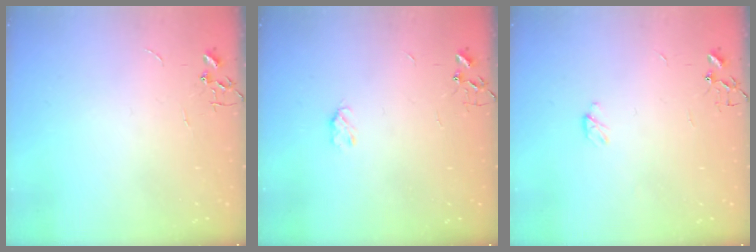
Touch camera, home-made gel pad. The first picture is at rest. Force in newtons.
{"total": 3.9, "press": 3.9, "slide": 0.5}
{"total": 3.3, "press": 3.2, "slide": 0.4}